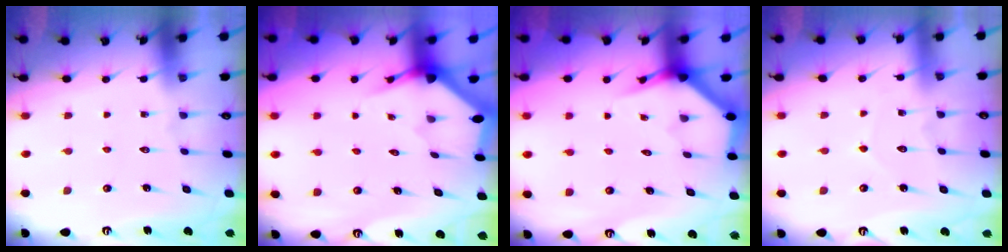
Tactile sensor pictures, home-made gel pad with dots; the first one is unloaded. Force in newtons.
{"total": 3.1, "press": 3.1, "slide": 0.2}
{"total": 3.8, "press": 3.8, "slide": 0.4}
{"total": 3.2, "press": 3.2, "slide": 0.3}